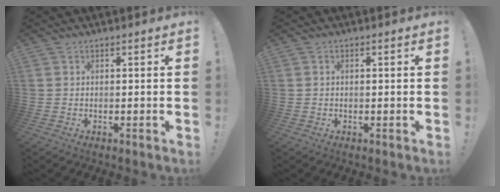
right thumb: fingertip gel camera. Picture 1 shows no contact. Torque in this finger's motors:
{"motor_torque": [-0.02, -0.20, -0.21, 0.08, 0.06]}